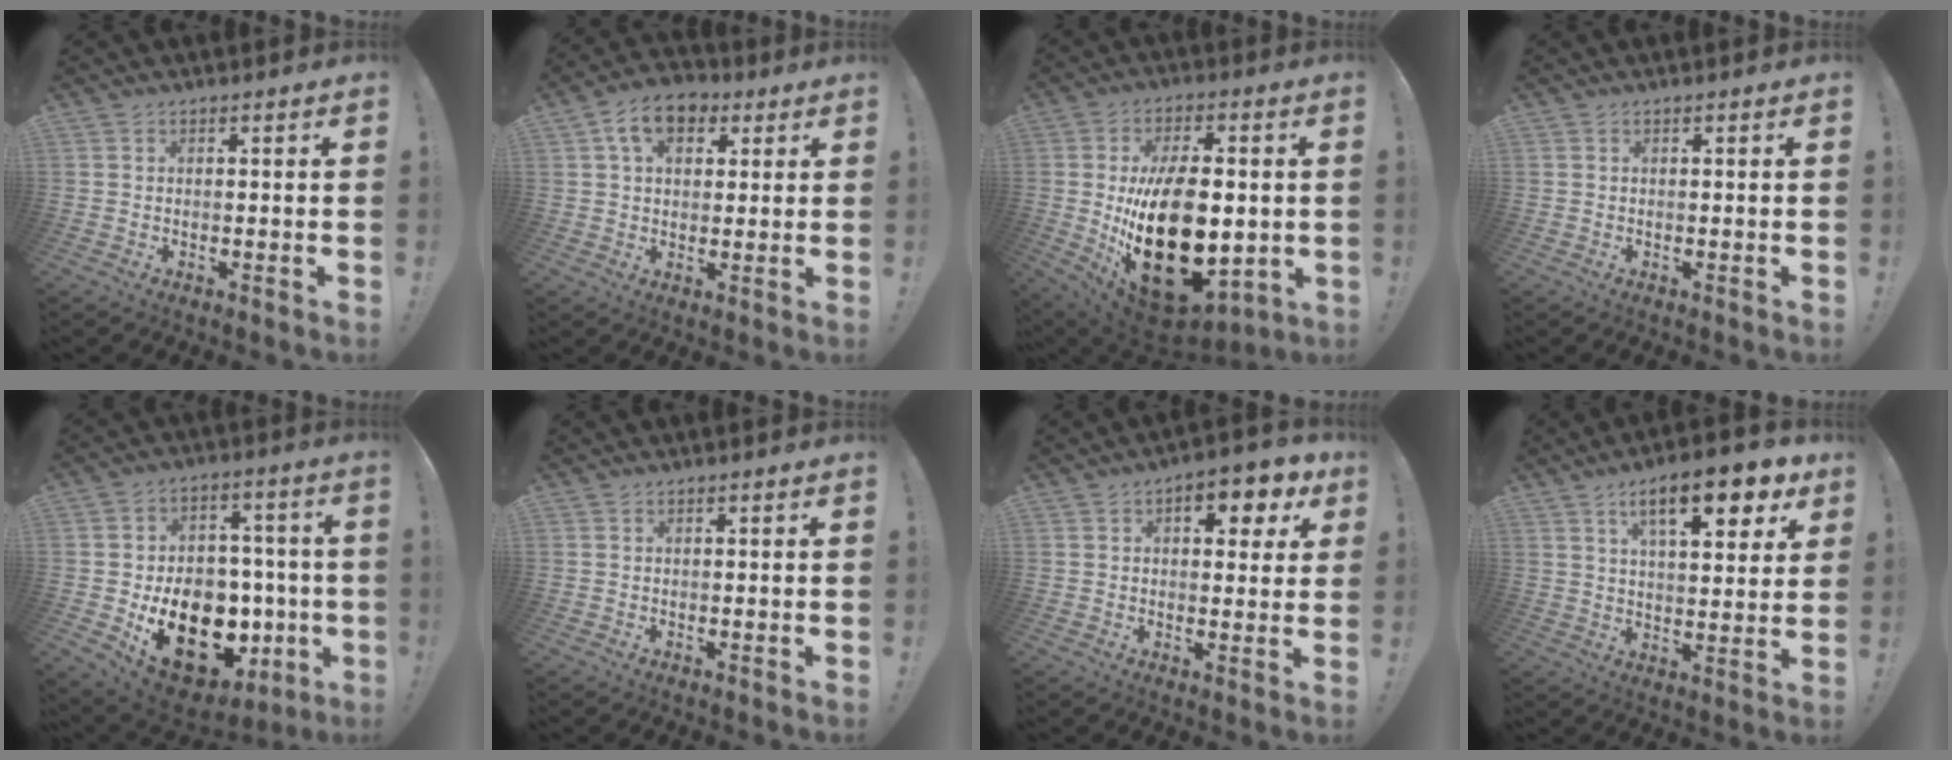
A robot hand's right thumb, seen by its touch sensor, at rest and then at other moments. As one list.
[{"total": 10.3, "force": [4.2, 6.9, 6.4], "torque": [-0.100, 0.005, 0.077]}, {"total": 28.7, "force": [-2.5, 16.1, 23.7], "torque": [-0.418, -0.007, -0.020]}, {"total": 0.0}, {"total": 22.0, "force": [-5.1, 16.1, 14.0], "torque": [-0.215, 0.033, -0.046]}, {"total": 0.0}, {"total": 8.4, "force": [3.8, 4.3, 6.2], "torque": [-0.069, -0.013, 0.060]}, {"total": 15.0, "force": [7.7, 4.9, 11.9], "torque": [-0.181, -0.026, 0.120]}]